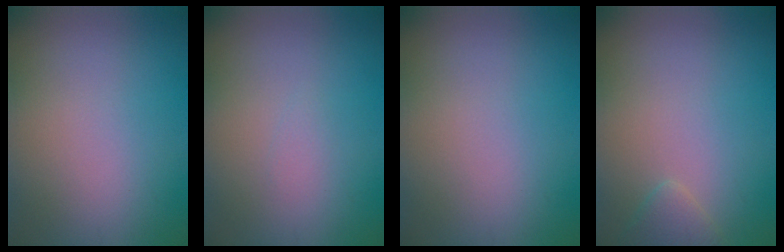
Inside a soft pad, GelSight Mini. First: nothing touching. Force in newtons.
{"total": 0.5, "press": 0.5, "slide": 0.1}
{"total": 0.0}
{"total": 1.4, "press": 1.4, "slide": 0.1}